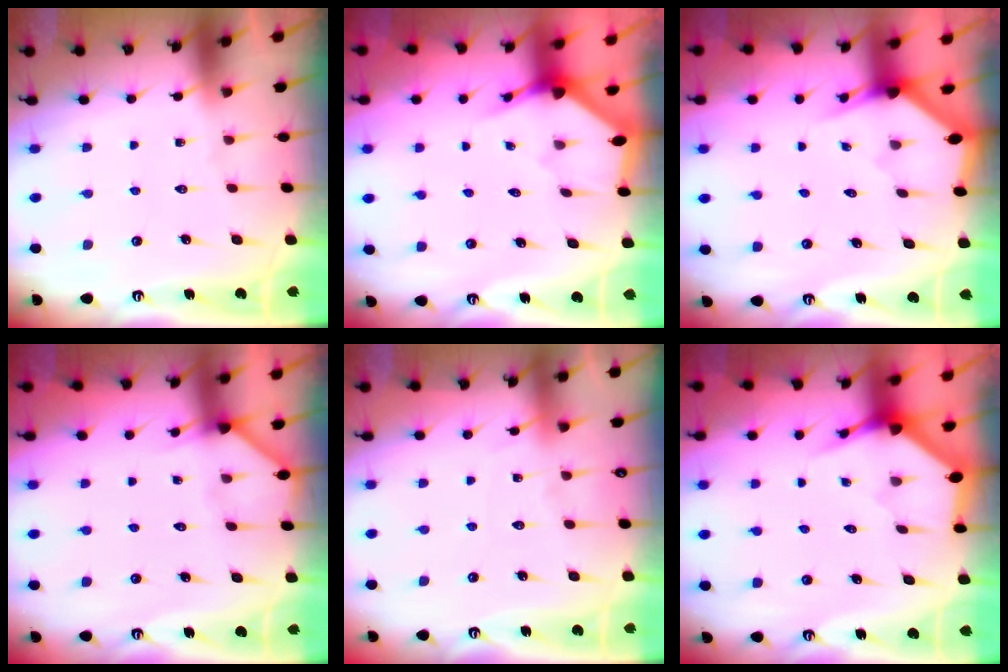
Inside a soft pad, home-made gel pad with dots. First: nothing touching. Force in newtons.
{"total": 3.0, "press": 3.0, "slide": 0.2}
{"total": 2.3, "press": 2.3, "slide": 0.1}
{"total": 3.5, "press": 3.4, "slide": 0.4}
{"total": 5.1, "press": 5.1, "slide": 0.6}
{"total": 3.4, "press": 3.4, "slide": 0.1}